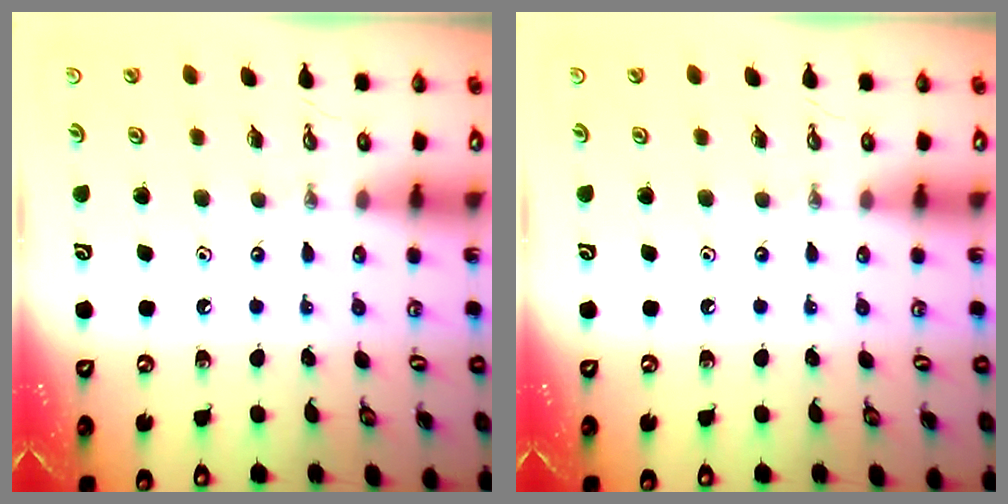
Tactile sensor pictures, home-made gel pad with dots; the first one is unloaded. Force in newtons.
{"total": 0.0}